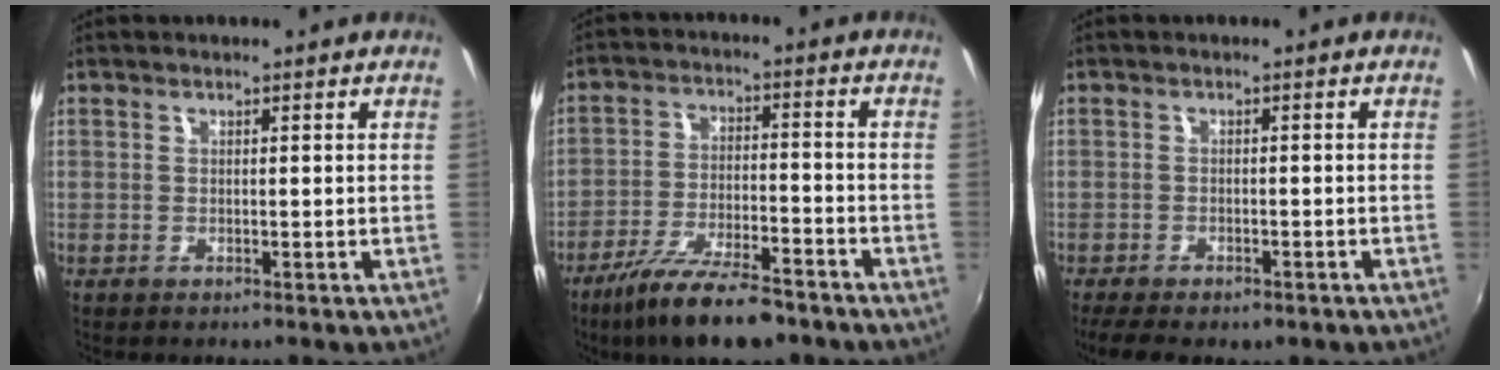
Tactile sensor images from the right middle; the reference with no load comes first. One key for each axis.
{"total": 13.7, "fx": -10.5, "fy": 3.8, "fz": 8.0, "tx": -0.168, "ty": -0.025, "tz": -0.179}
{"total": 8.3, "fx": -6.0, "fy": 3.2, "fz": 4.6, "tx": -0.111, "ty": -0.031, "tz": -0.091}